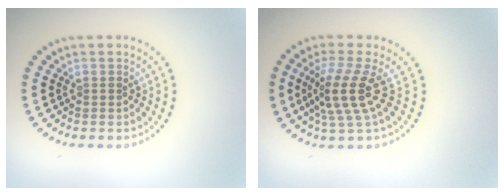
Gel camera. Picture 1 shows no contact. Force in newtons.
{"total": 4.0, "press": 3.1, "slide": 2.5}